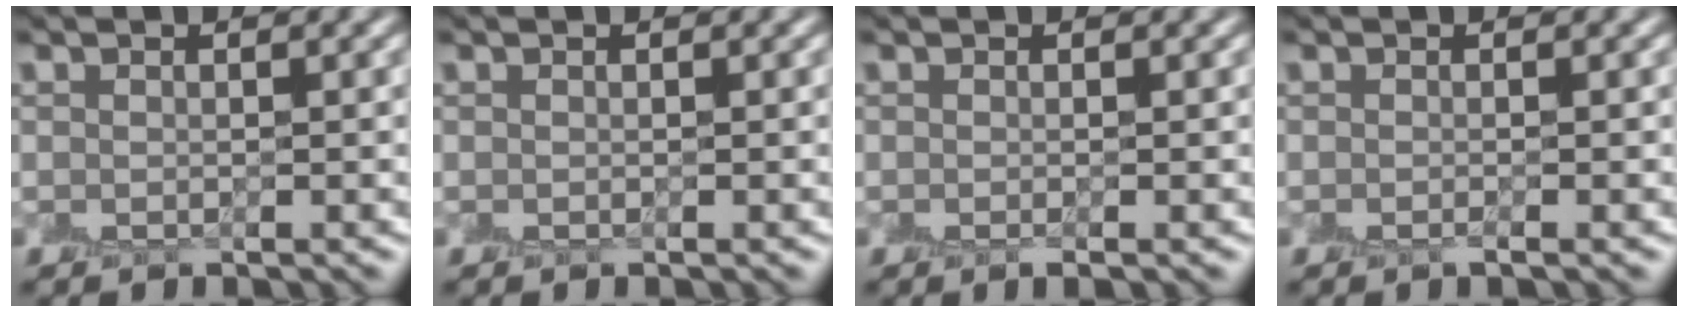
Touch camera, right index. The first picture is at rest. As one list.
[{"total": 0.0}, {"total": 0.8, "force": [-0.2, 0.1, 0.8], "torque": [-0.009, -0.001, -0.002]}, {"total": 0.6, "force": [-0.3, 0.1, 0.5], "torque": [-0.005, 0.000, -0.008]}]